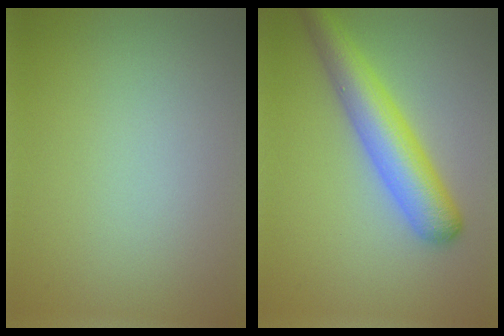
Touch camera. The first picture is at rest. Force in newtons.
{"total": 5.8, "press": 5.8, "slide": 0.2}